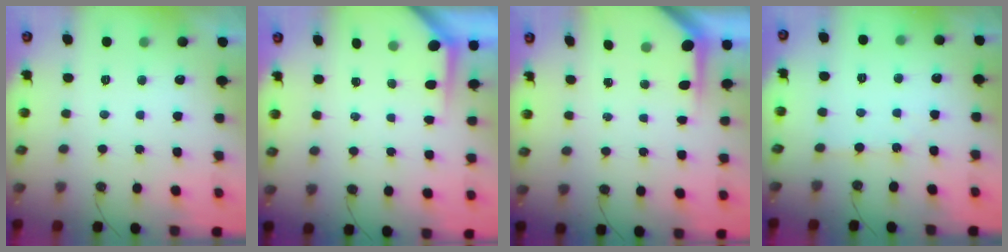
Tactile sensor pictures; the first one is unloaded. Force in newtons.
{"total": 3.7, "press": 3.7, "slide": 0.3}
{"total": 3.7, "press": 3.7, "slide": 0.2}
{"total": 2.9, "press": 2.9, "slide": 0.5}